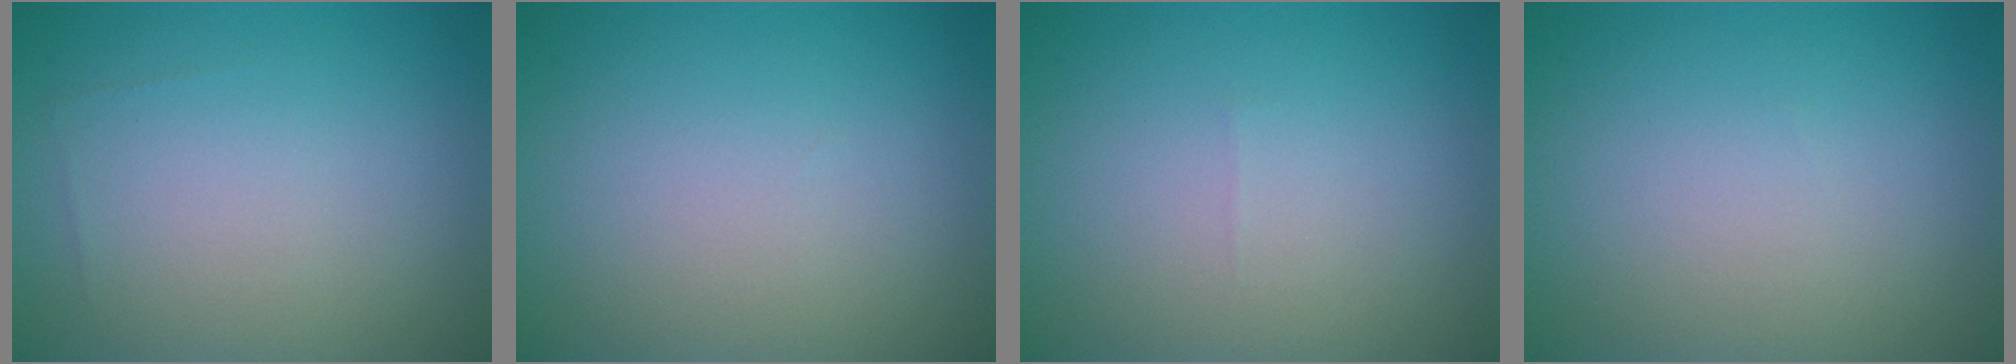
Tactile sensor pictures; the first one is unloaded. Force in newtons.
{"total": 0.0}
{"total": 0.0}
{"total": 0.0}